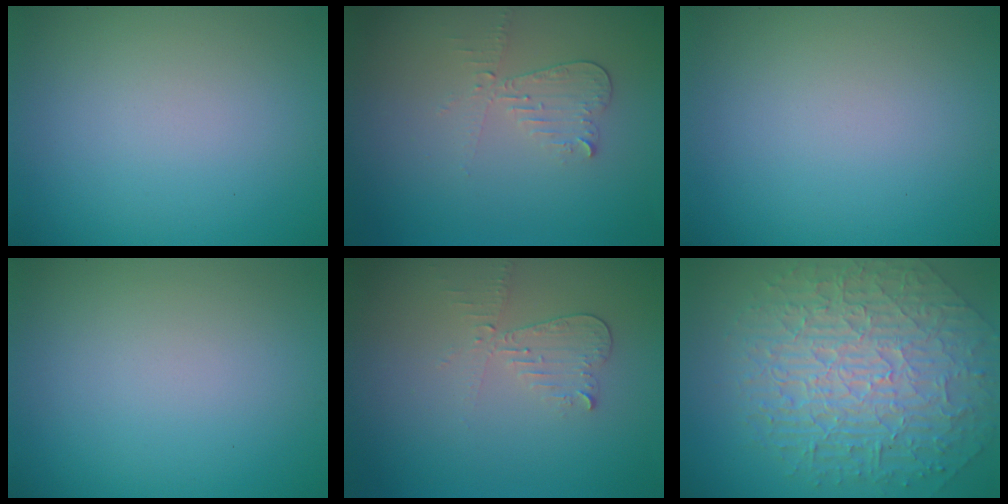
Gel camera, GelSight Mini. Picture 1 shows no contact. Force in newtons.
{"total": 2.1, "press": 2.0, "slide": 0.5}
{"total": 0.0}
{"total": 0.0}
{"total": 2.2, "press": 2.2, "slide": 0.2}
{"total": 9.9, "press": 6.6, "slide": 7.3}